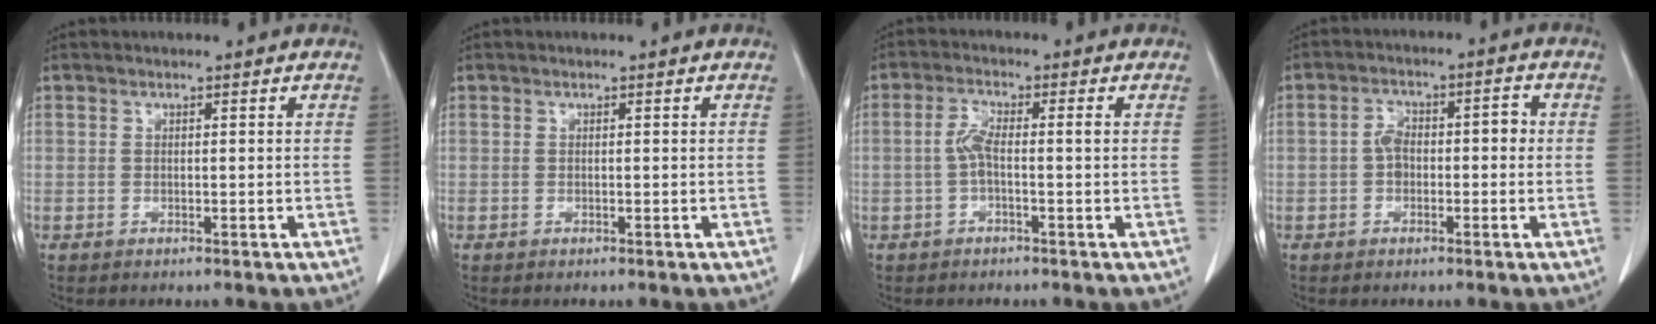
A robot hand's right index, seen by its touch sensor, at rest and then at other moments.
{"total": 0.0}
{"total": 3.5, "force": [-0.5, 0.6, 3.4], "torque": [-0.072, 0.015, -0.010]}
{"total": 5.0, "force": [-0.5, 2.8, 4.1], "torque": [-0.071, 0.035, -0.010]}